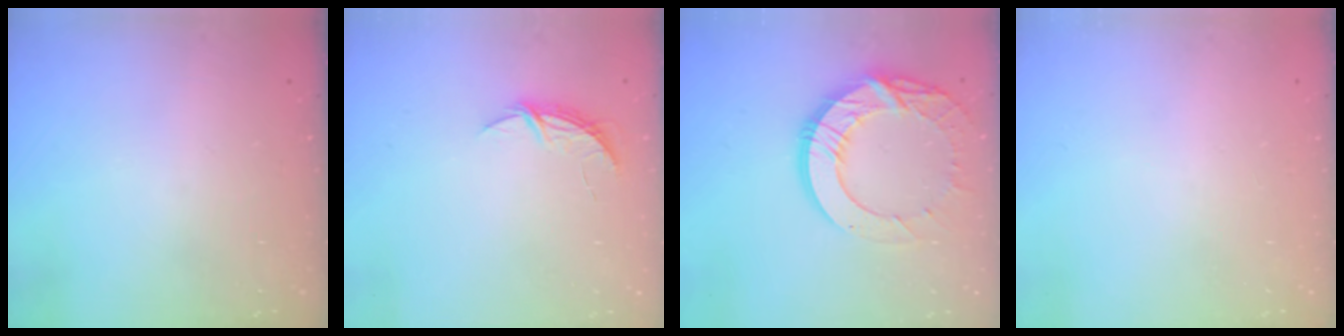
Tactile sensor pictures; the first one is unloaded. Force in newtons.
{"total": 5.0, "press": 5.0, "slide": 0.4}
{"total": 15.4, "press": 15.4, "slide": 0.9}
{"total": 0.0}